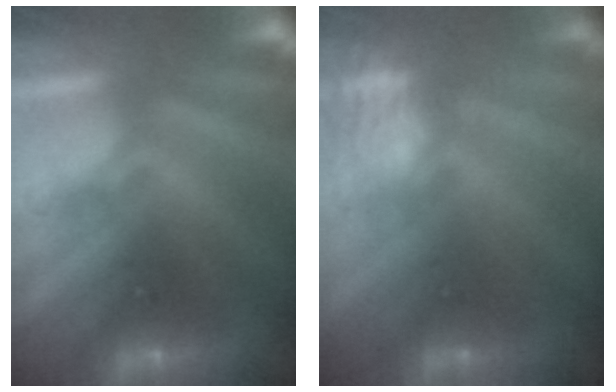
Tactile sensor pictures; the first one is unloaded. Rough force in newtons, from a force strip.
{"total": 4.4}